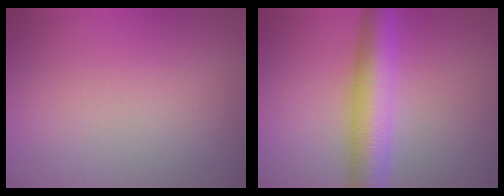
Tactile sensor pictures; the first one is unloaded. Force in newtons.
{"total": 7.0, "press": 7.0, "slide": 0.2}